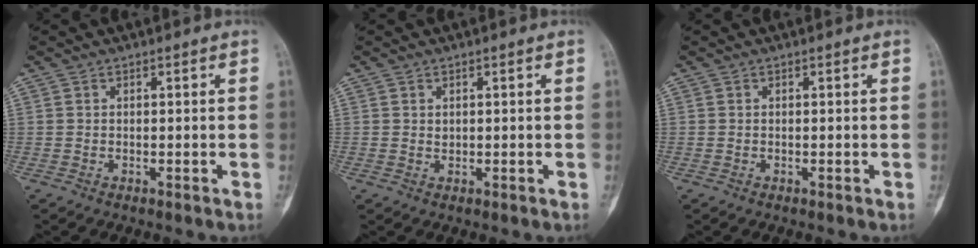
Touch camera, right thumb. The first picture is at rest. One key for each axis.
{"total": 0.6, "fx": 0.2, "fy": 0.4, "fz": 0.3, "tx": -0.001, "ty": -0.001, "tz": 0.006}
{"total": 0.0}